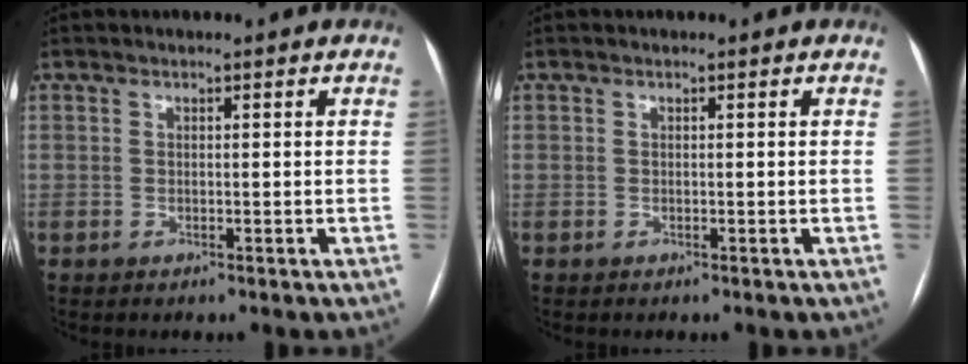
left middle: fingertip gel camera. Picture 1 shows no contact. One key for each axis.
{"total": 0.0}